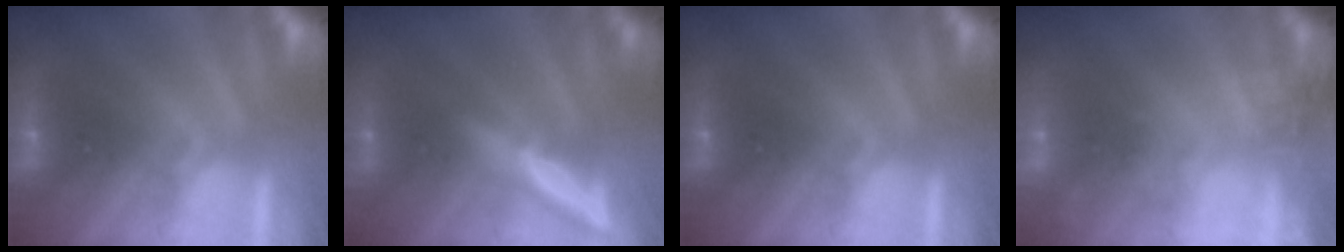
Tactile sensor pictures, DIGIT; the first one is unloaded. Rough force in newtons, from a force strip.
{"total": 2.4}
{"total": 0.0}
{"total": 7.1}